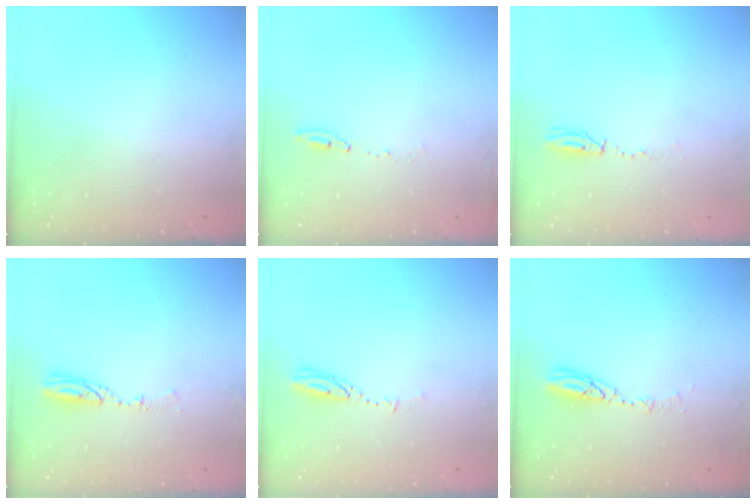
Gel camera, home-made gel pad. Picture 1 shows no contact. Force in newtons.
{"total": 6.3, "press": 6.2, "slide": 0.8}
{"total": 3.6, "press": 3.5, "slide": 0.9}
{"total": 4.7, "press": 4.7, "slide": 0.4}
{"total": 3.6, "press": 3.6, "slide": 0.1}
{"total": 5.3, "press": 5.2, "slide": 0.4}